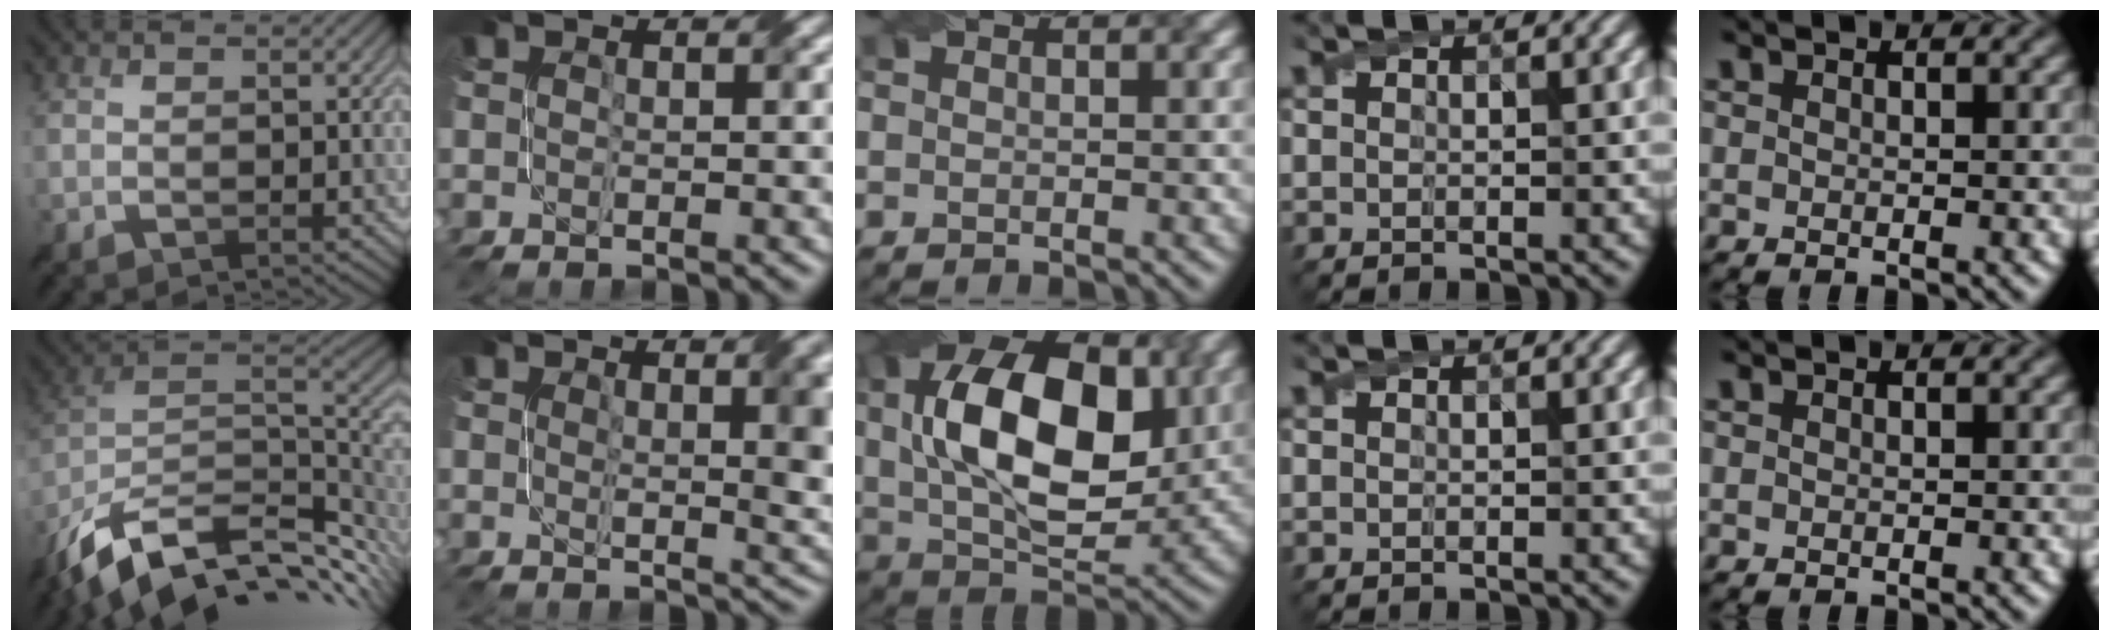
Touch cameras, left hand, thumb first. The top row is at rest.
{"thumb": {"total": 15.4, "force": [-6.7, 8.1, 11.3], "torque": [-0.249, -0.021, -0.117]}, "index": {"total": 5.0, "force": [1.9, 1.5, 4.4], "torque": [-0.049, -0.004, 0.032]}, "middle": {"total": 13.5, "force": [2.1, 7.6, 11.0], "torque": [-0.187, 0.015, 0.034]}}